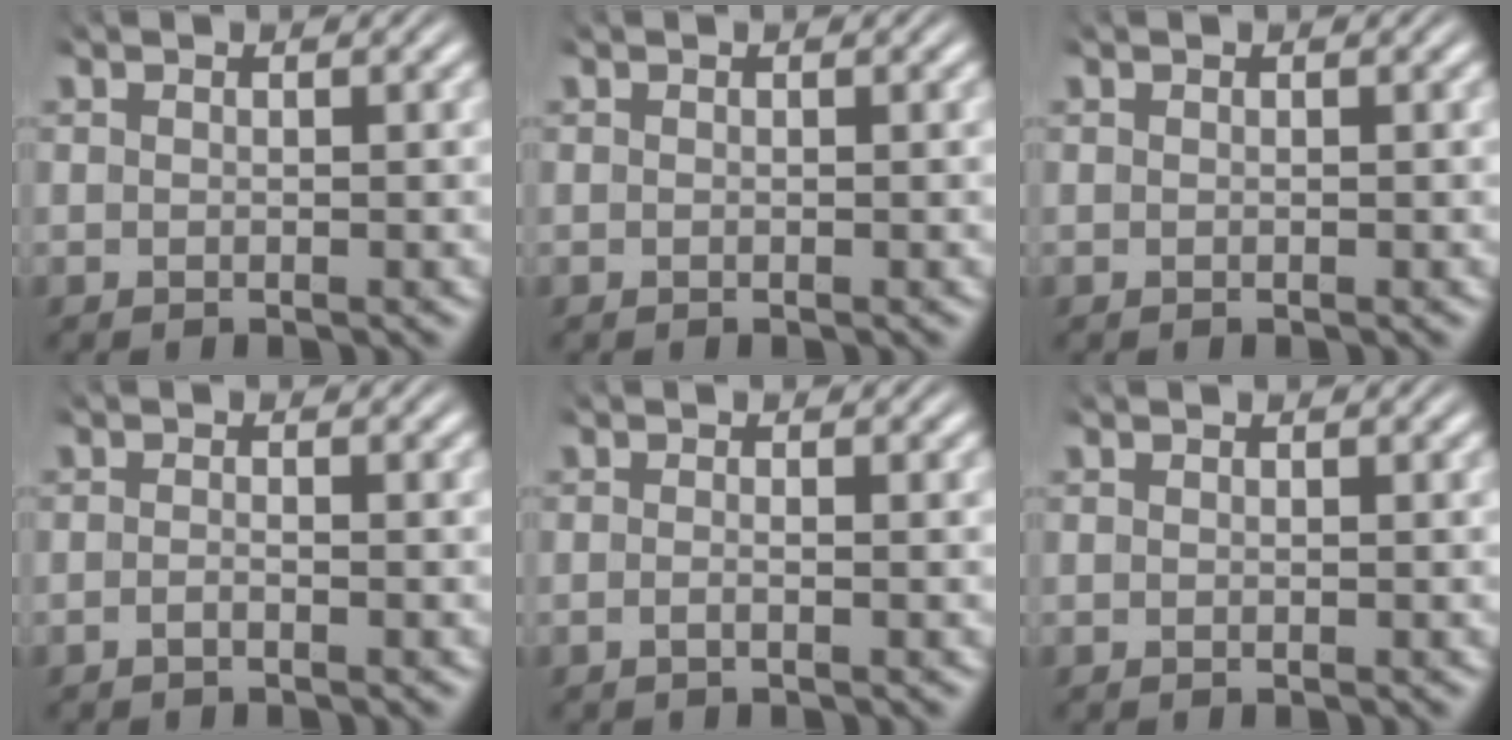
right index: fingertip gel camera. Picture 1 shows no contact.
{"total": 0.0}
{"total": 0.0}
{"total": 1.0, "force": [-0.9, 0.1, 0.4], "torque": [-0.008, -0.001, -0.019]}
{"total": 0.9, "force": [-0.7, 0.0, 0.6], "torque": [-0.015, -0.002, -0.013]}
{"total": 0.0}